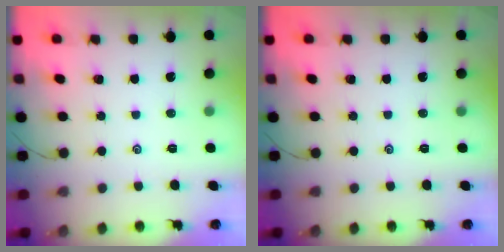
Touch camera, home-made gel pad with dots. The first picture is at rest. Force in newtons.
{"total": 0.0}